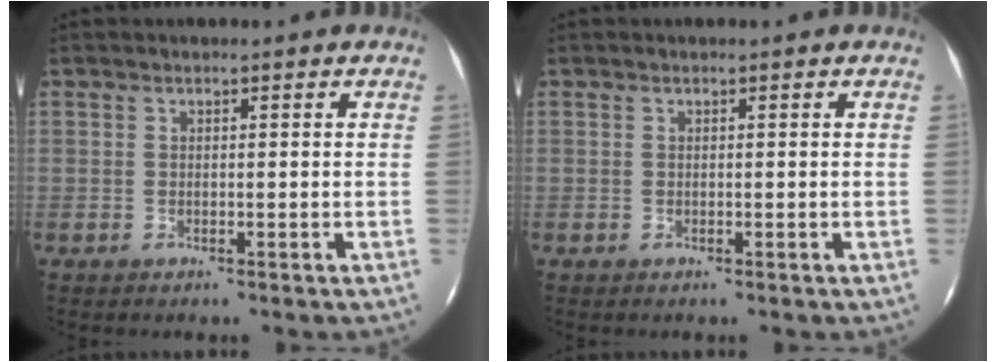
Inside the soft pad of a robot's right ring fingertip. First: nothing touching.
{"total": 0.0}